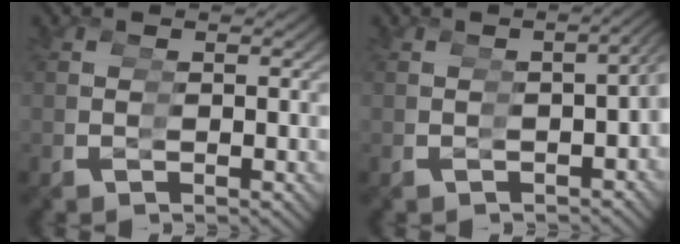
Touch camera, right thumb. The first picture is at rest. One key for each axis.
{"total": 3.8, "fx": -0.2, "fy": 1.8, "fz": 3.3, "tx": -0.039, "ty": 0.012, "tz": -0.004}